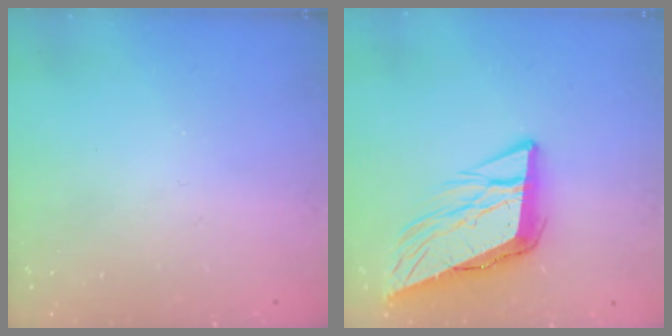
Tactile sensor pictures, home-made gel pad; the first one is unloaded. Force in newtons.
{"total": 10.6, "press": 10.2, "slide": 2.8}